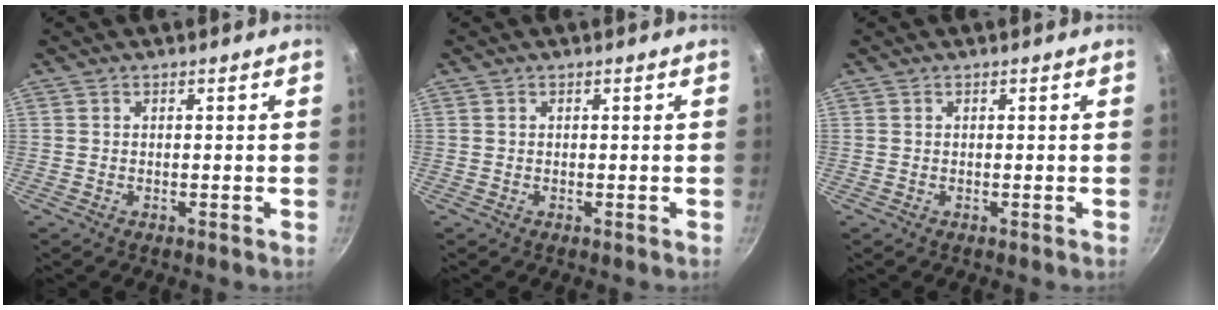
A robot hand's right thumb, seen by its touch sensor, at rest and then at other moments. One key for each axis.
{"total": 0.0}
{"total": 0.0}